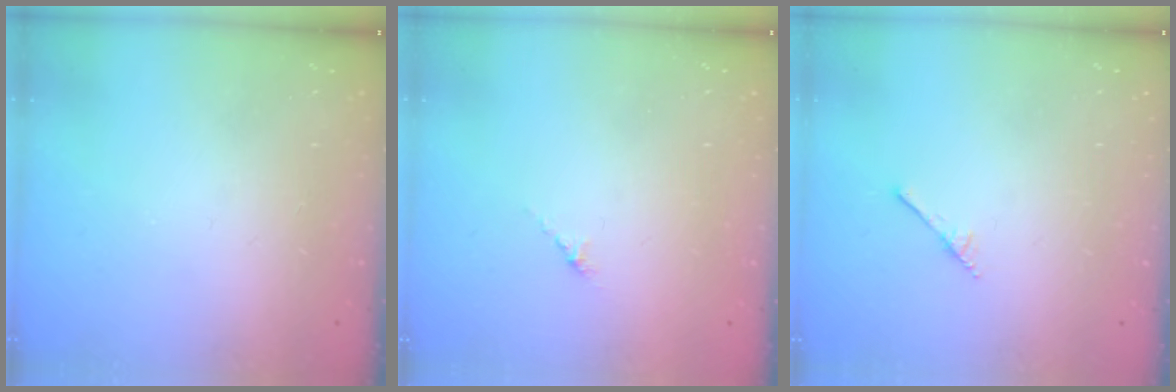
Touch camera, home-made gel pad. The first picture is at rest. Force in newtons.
{"total": 2.7, "press": 2.7, "slide": 0.7}
{"total": 1.7, "press": 1.7, "slide": 0.1}